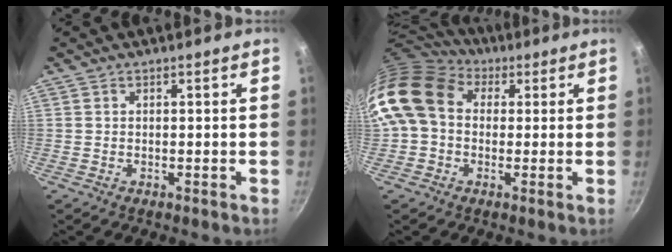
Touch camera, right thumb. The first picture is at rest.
{"total": 13.5, "force": [2.5, 10.6, 8.0], "torque": [-0.135, 0.020, 0.025]}